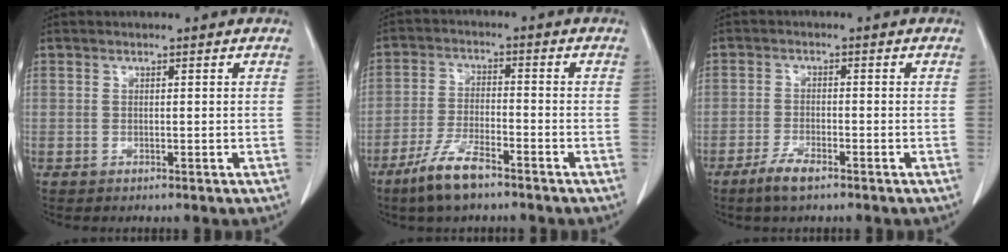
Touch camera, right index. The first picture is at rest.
{"total": 7.5, "force": [-5.4, 1.6, 5.0], "torque": [-0.107, -0.011, -0.102]}
{"total": 3.7, "force": [-2.7, 0.7, 2.5], "torque": [-0.056, -0.004, -0.052]}